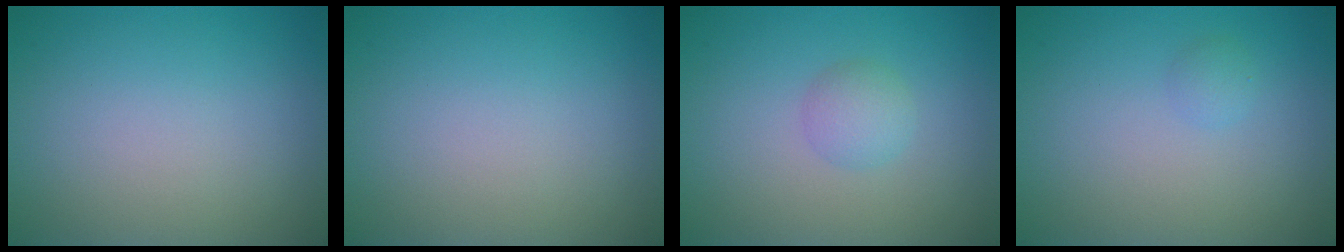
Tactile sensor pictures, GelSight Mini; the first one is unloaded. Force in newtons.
{"total": 0.0}
{"total": 1.8, "press": 1.8, "slide": 0.1}
{"total": 0.8, "press": 0.8, "slide": 0.1}